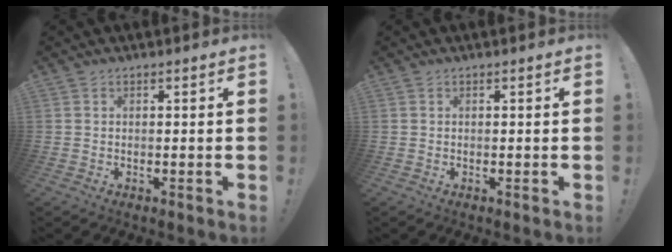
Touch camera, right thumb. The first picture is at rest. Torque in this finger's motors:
{"motor_torque": [0.00, 0.00, 0.00, 0.00, 0.00]}